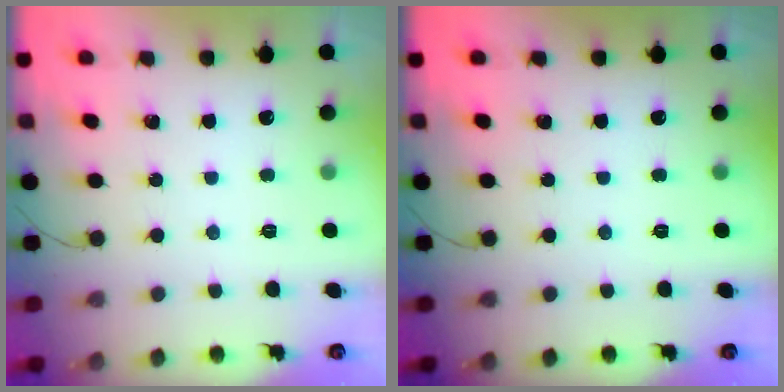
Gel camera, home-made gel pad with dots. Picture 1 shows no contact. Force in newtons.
{"total": 0.0}